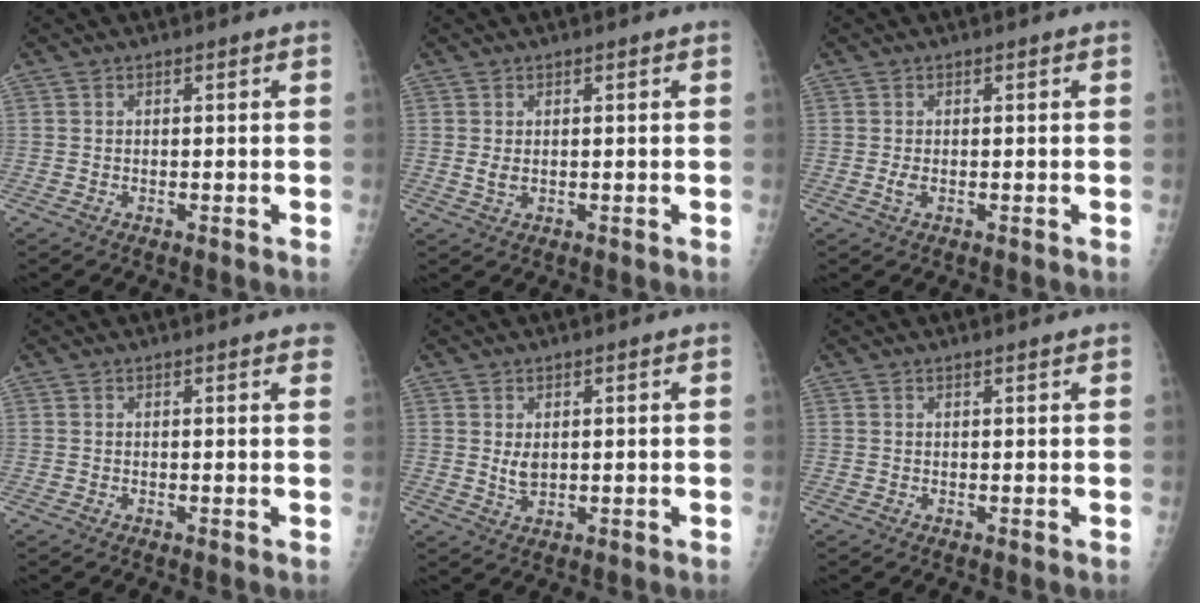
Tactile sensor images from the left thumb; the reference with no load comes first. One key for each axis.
{"total": 1.7, "fx": 0.3, "fy": 1.0, "fz": 1.4, "tx": -0.023, "ty": -0.001, "tz": 0.010}
{"total": 1.3, "fx": -0.1, "fy": 0.6, "fz": 1.1, "tx": -0.027, "ty": 0.001, "tz": -0.001}
{"total": 2.9, "fx": 2.2, "fy": 0.5, "fz": 1.8, "tx": -0.013, "ty": 0.000, "tz": 0.018}
{"total": 2.7, "fx": 0.7, "fy": 1.6, "fz": 2.1, "tx": -0.029, "ty": -0.009, "tz": 0.019}
{"total": 1.0, "fx": 0.9, "fy": -0.1, "fz": 0.5, "tx": -0.005, "ty": -0.001, "tz": 0.016}